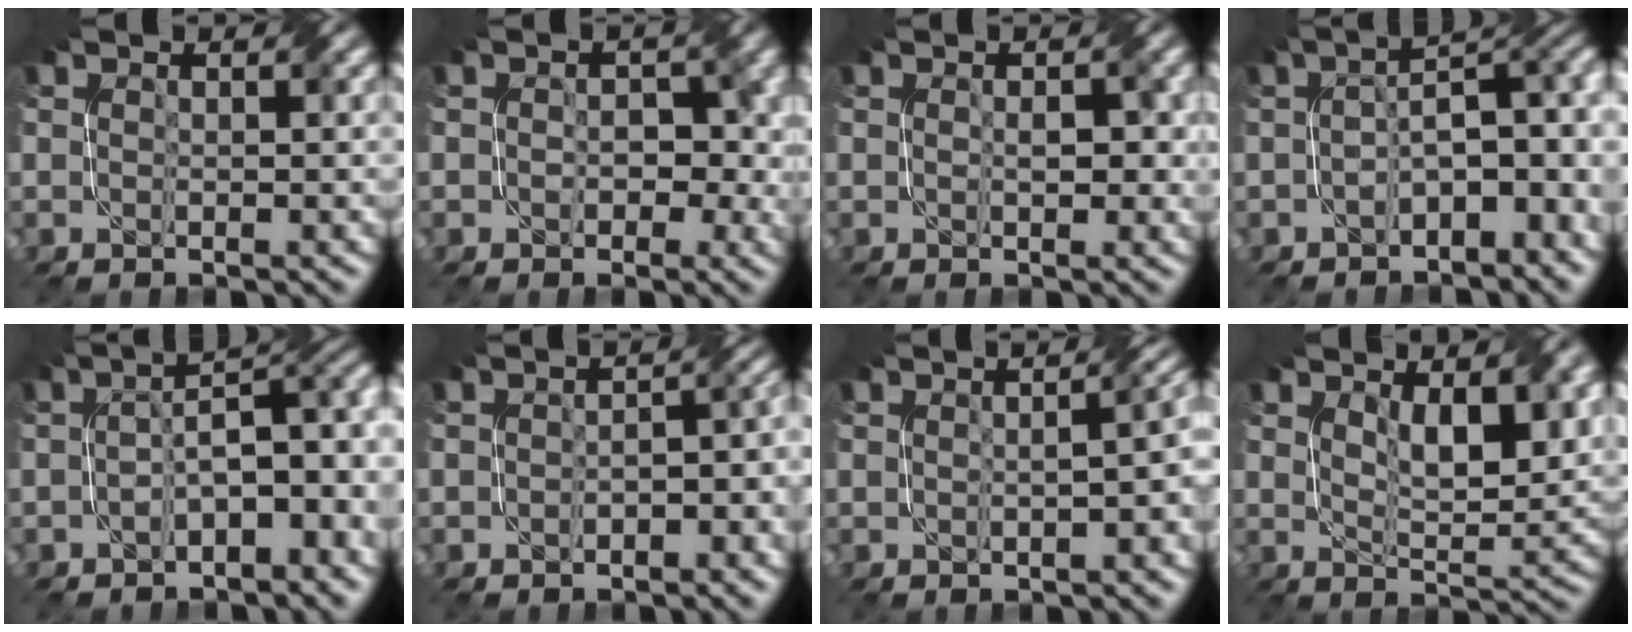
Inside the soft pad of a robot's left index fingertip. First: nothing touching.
{"total": 3.3, "force": [-0.1, 2.6, 2.0], "torque": [0.003, 0.005, 0.007]}
{"total": 2.1, "force": [0.2, 1.2, 1.7], "torque": [-0.023, 0.001, 0.011]}
{"total": 6.7, "force": [-0.9, 3.4, 5.6], "torque": [-0.068, 0.014, -0.012]}
{"total": 7.0, "force": [-0.8, 3.3, 6.1], "torque": [-0.079, 0.017, -0.009]}
{"total": 4.2, "force": [-1.6, 2.2, 3.2], "torque": [-0.022, 0.004, -0.015]}
{"total": 5.6, "force": [0.0, 2.8, 4.9], "torque": [-0.020, 0.010, 0.005]}
{"total": 5.6, "force": [2.6, 2.2, 4.5], "torque": [-0.074, -0.004, 0.058]}